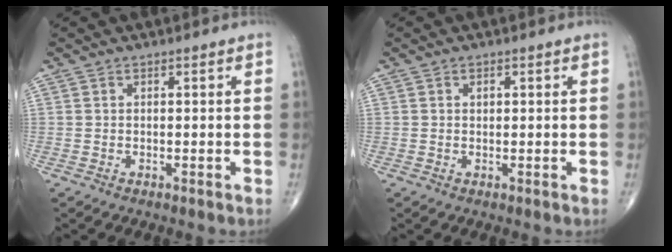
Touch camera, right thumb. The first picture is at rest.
{"total": 0.8, "force": [0.3, 0.5, 0.6], "torque": [-0.009, -0.001, 0.006]}